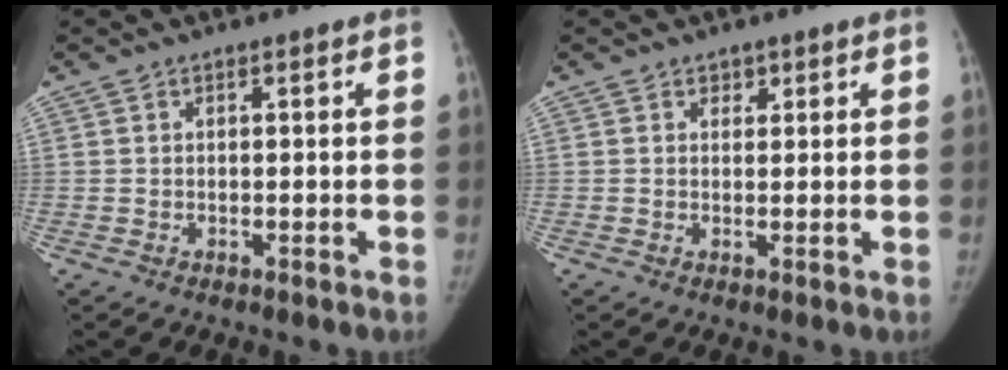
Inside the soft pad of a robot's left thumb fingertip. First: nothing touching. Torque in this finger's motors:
{"motor_torque": [0.10, -0.01, 0.54, -0.34, 0.03]}